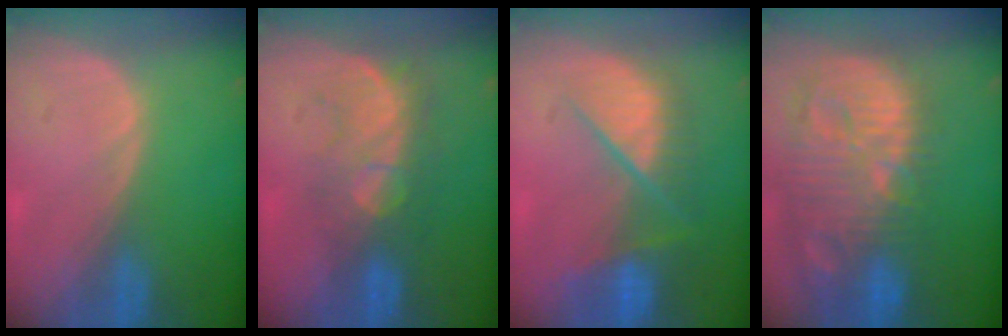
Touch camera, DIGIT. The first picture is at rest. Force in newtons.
{"total": 8.2, "press": 7.6, "slide": 2.9}
{"total": 9.7, "press": 8.3, "slide": 5.1}
{"total": 14.4, "press": 12.5, "slide": 7.2}